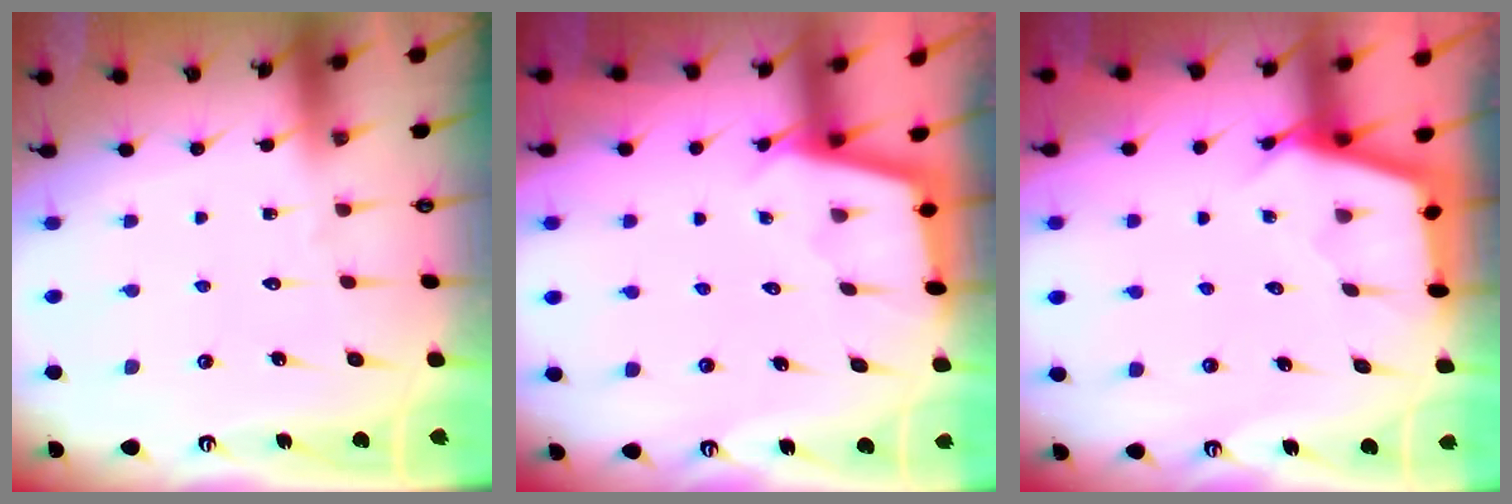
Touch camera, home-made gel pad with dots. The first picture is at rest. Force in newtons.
{"total": 2.2, "press": 2.2, "slide": 0.2}
{"total": 3.3, "press": 3.2, "slide": 0.3}